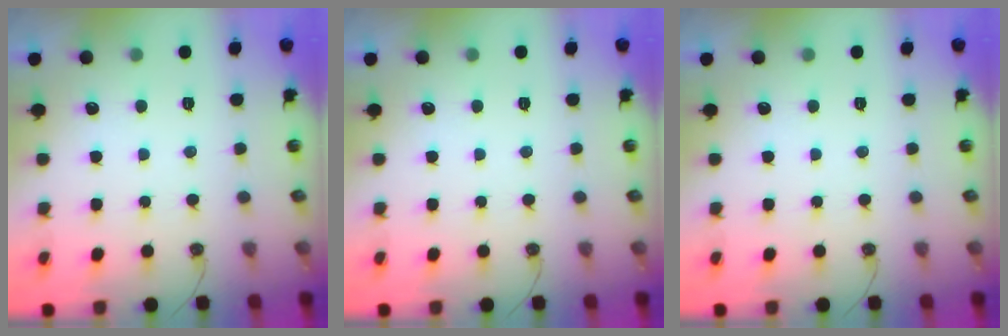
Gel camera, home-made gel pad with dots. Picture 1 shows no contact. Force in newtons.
{"total": 0.0}
{"total": 0.0}